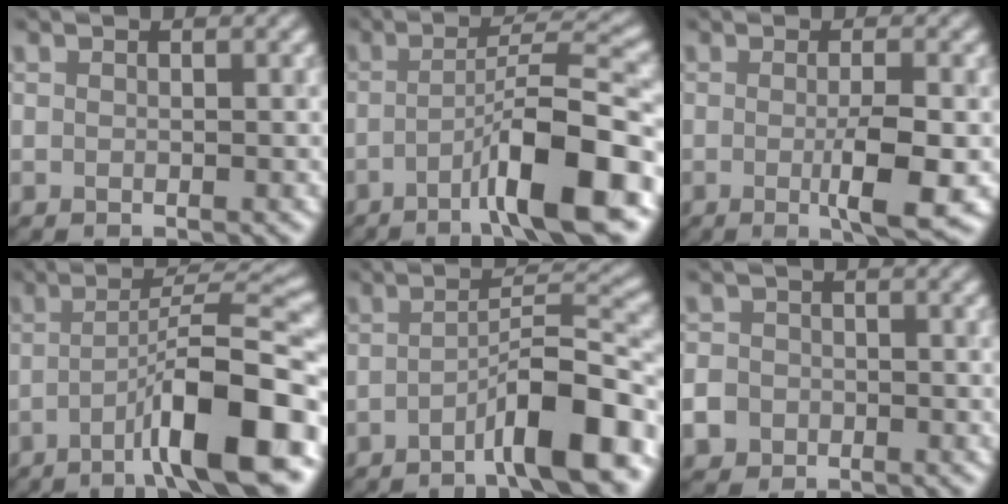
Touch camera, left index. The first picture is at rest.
{"total": 9.2, "force": [-3.8, 1.5, 8.3], "torque": [-0.117, 0.016, -0.069]}
{"total": 4.2, "force": [-0.7, 0.6, 4.1], "torque": [-0.067, -0.009, -0.009]}
{"total": 10.7, "force": [-4.4, 2.0, 9.5], "torque": [-0.129, 0.021, -0.075]}
{"total": 8.0, "force": [-4.2, 1.7, 6.6], "torque": [-0.095, 0.019, -0.070]}
{"total": 5.9, "force": [-2.9, 4.9, 1.6], "torque": [-0.037, -0.016, -0.069]}